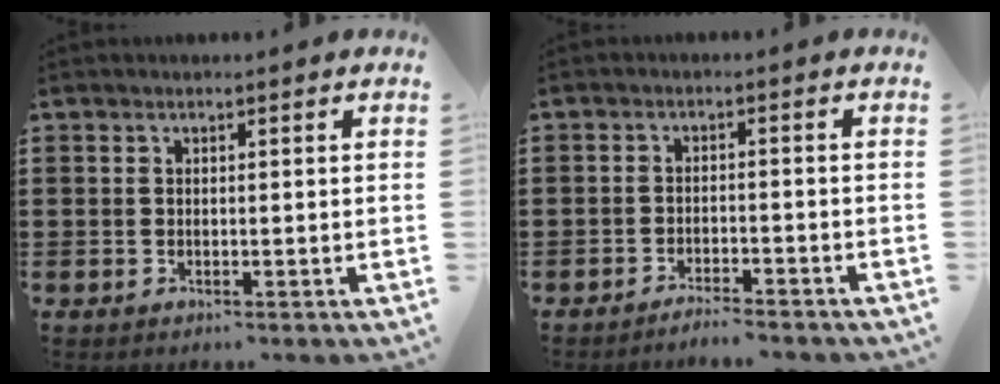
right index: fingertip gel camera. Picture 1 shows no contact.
{"total": 2.4, "force": [-2.4, -0.1, 0.3], "torque": [-0.010, 0.002, -0.049]}